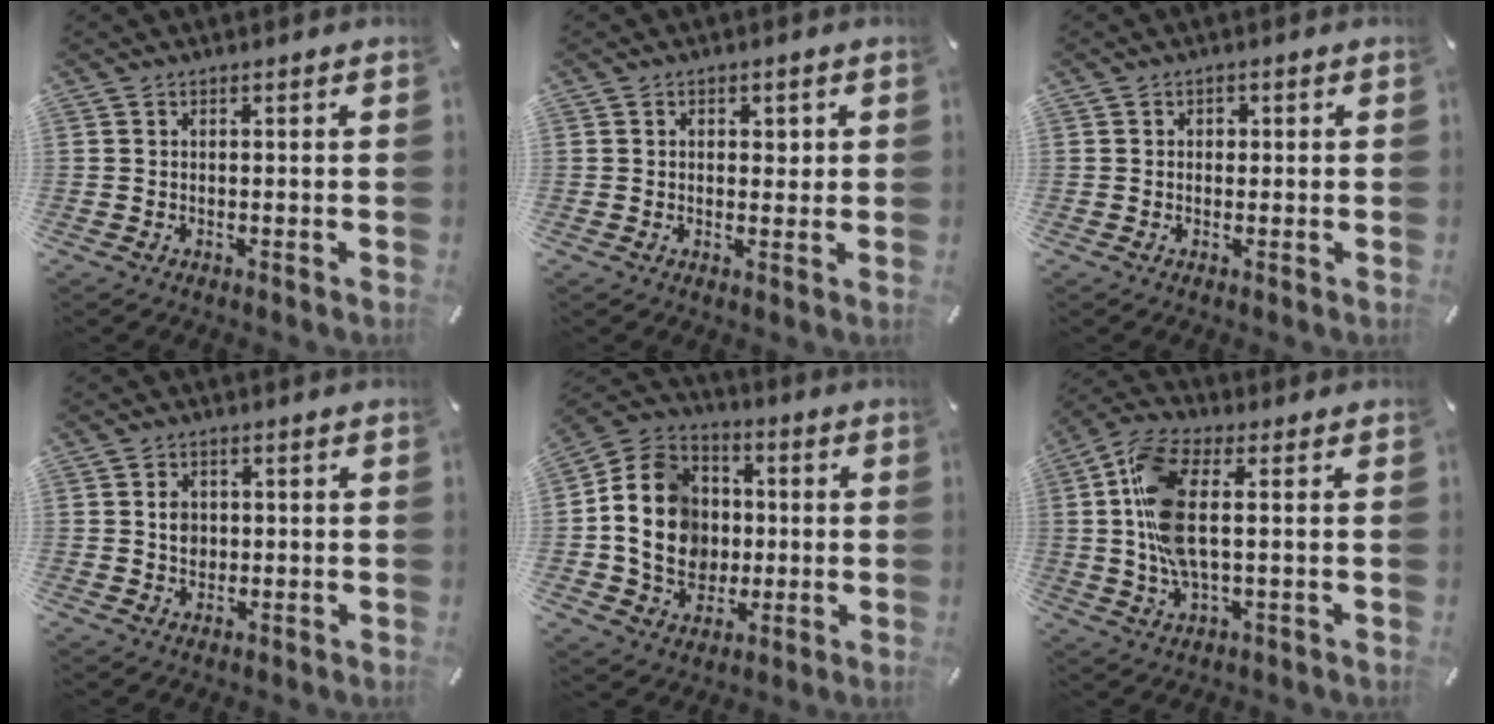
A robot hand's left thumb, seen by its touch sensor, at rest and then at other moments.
{"total": 2.4, "force": [0.4, 1.9, 1.3], "torque": [-0.004, -0.002, -0.001]}
{"total": 1.4, "force": [0.0, 1.3, 0.5], "torque": [-0.005, 0.003, -0.003]}
{"total": 3.5, "force": [0.3, 3.0, 1.8], "torque": [-0.015, -0.004, -0.001]}
{"total": 16.4, "force": [-1.2, 14.2, 8.0], "torque": [-0.181, 0.020, -0.016]}
{"total": 12.7, "force": [1.2, 5.8, 11.3], "torque": [-0.258, -0.014, 0.017]}